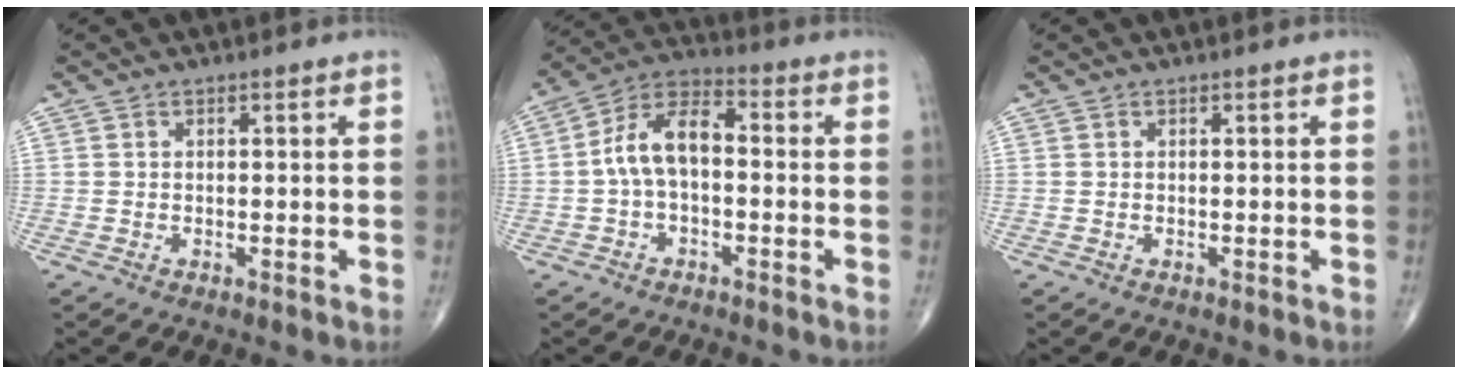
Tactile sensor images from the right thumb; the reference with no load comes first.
{"total": 9.5, "force": [-0.6, 5.2, 7.9], "torque": [-0.143, 0.037, -0.022]}
{"total": 0.0}